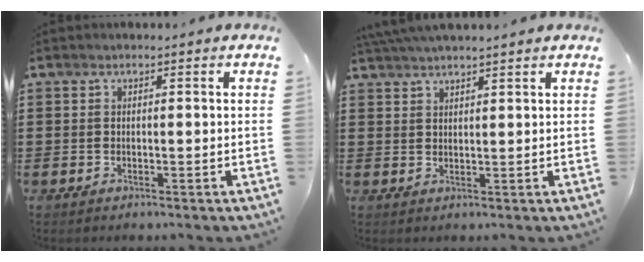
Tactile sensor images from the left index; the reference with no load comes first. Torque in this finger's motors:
{"motor_torque": [0.56, -0.55, 0.98, 0.12]}